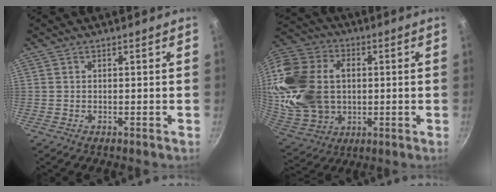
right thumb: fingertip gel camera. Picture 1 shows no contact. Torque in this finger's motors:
{"motor_torque": [0.82, 2.35, 0.60, 0.51, 0.55]}